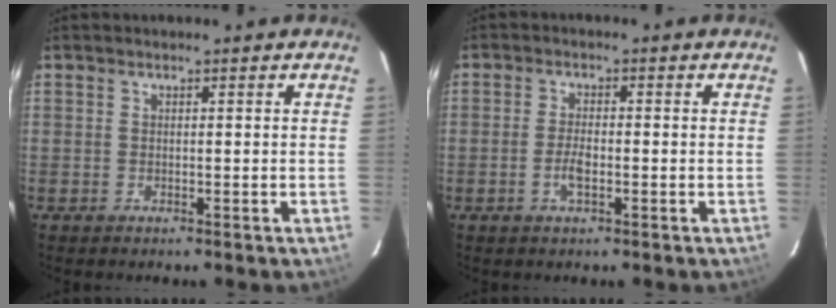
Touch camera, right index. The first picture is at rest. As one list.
[{"total": 3.2, "force": [-1.2, 1.1, 2.7], "torque": [-0.058, 0.001, -0.025]}]